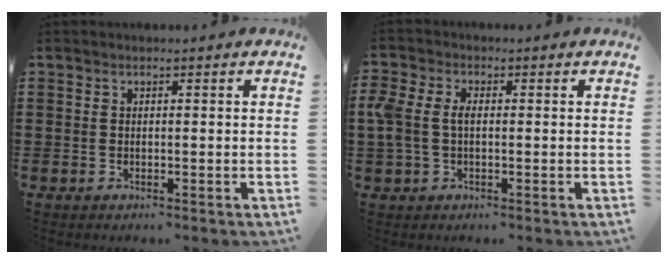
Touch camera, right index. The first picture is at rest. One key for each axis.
{"total": 3.7, "fx": 0.0, "fy": 2.3, "fz": 2.9, "tx": -0.083, "ty": 0.000, "tz": -0.008}